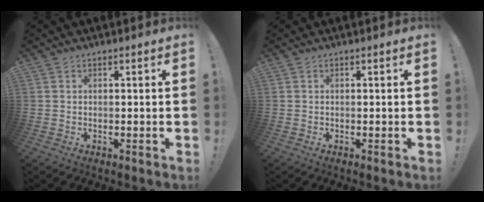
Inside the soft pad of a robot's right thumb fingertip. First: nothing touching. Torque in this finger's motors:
{"motor_torque": [-0.01, 0.01, 0.00, 0.01, 0.00]}